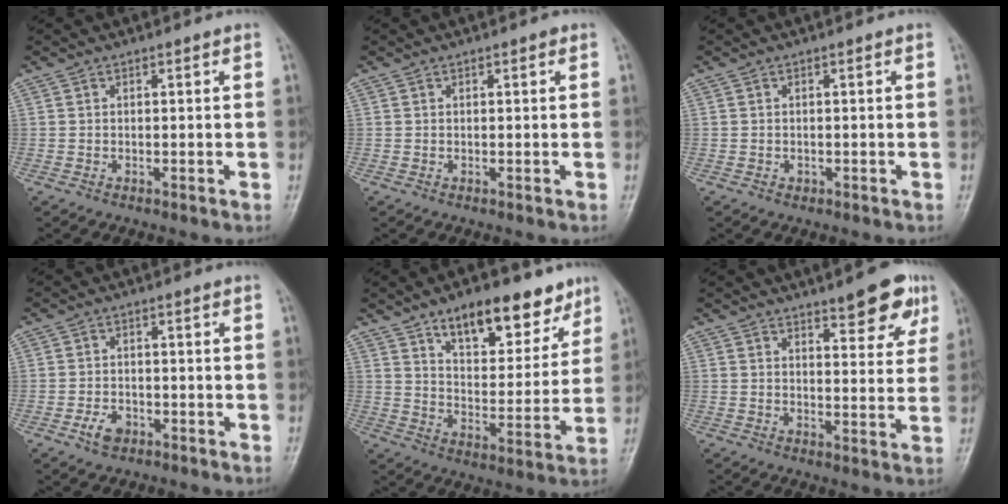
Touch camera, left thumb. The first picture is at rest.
{"total": 0.5, "force": [0.2, 0.2, 0.4], "torque": [-0.004, 0.001, 0.000]}
{"total": 0.7, "force": [-0.3, 0.6, 0.2], "torque": [0.000, 0.002, -0.004]}
{"total": 3.4, "force": [-1.8, 2.2, 1.9], "torque": [-0.031, 0.010, -0.029]}
{"total": 16.4, "force": [10.6, 7.6, 9.9], "torque": [-0.093, -0.055, 0.165]}
{"total": 9.0, "force": [5.6, 3.1, 6.3], "torque": [-0.053, -0.029, 0.073]}